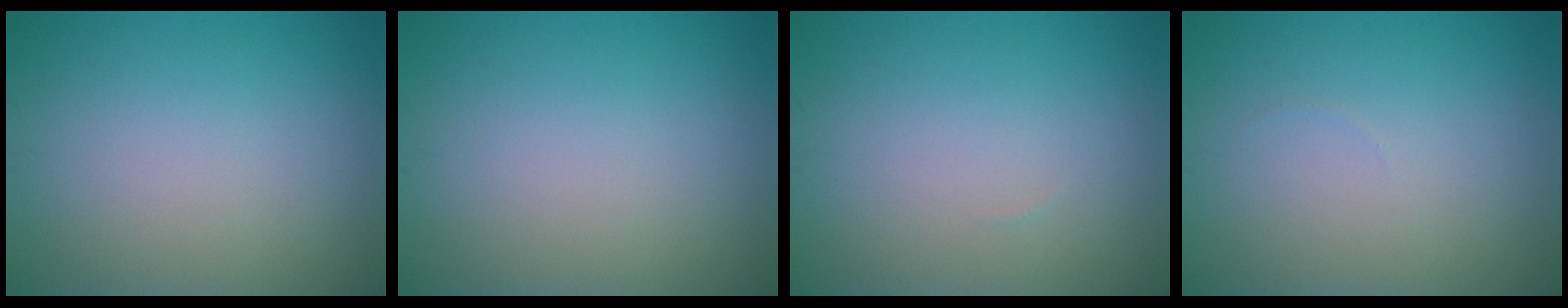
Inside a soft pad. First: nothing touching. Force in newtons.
{"total": 0.0}
{"total": 0.0}
{"total": 0.0}